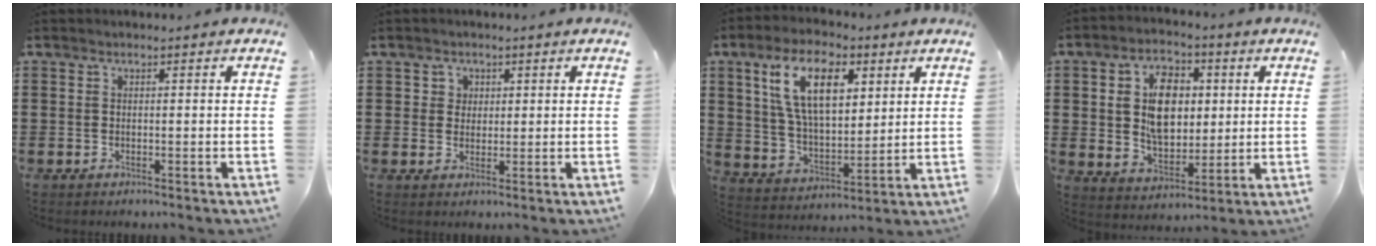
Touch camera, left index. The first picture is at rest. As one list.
[{"total": 2.1, "force": [0.8, 1.9, 0.1], "torque": [-0.012, 0.008, 0.012]}, {"total": 12.9, "force": [6.0, 6.2, 9.6], "torque": [-0.198, 0.013, 0.109]}, {"total": 9.5, "force": [1.9, 6.1, 7.0], "torque": [-0.133, 0.011, 0.029]}]